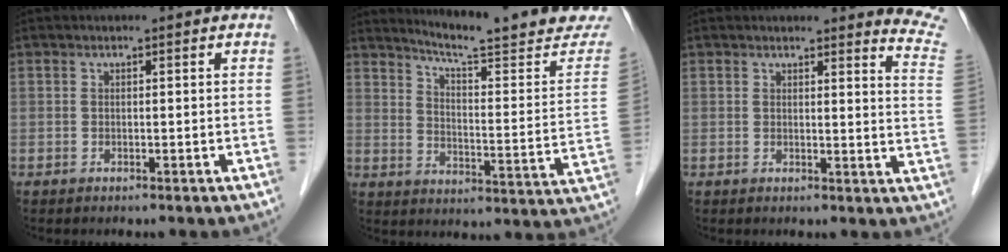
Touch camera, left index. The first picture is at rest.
{"total": 20.0, "force": [17.9, 0.4, 9.0], "torque": [-0.128, -0.075, 0.225]}
{"total": 9.7, "force": [9.6, 0.2, 1.0], "torque": [0.018, -0.086, 0.067]}